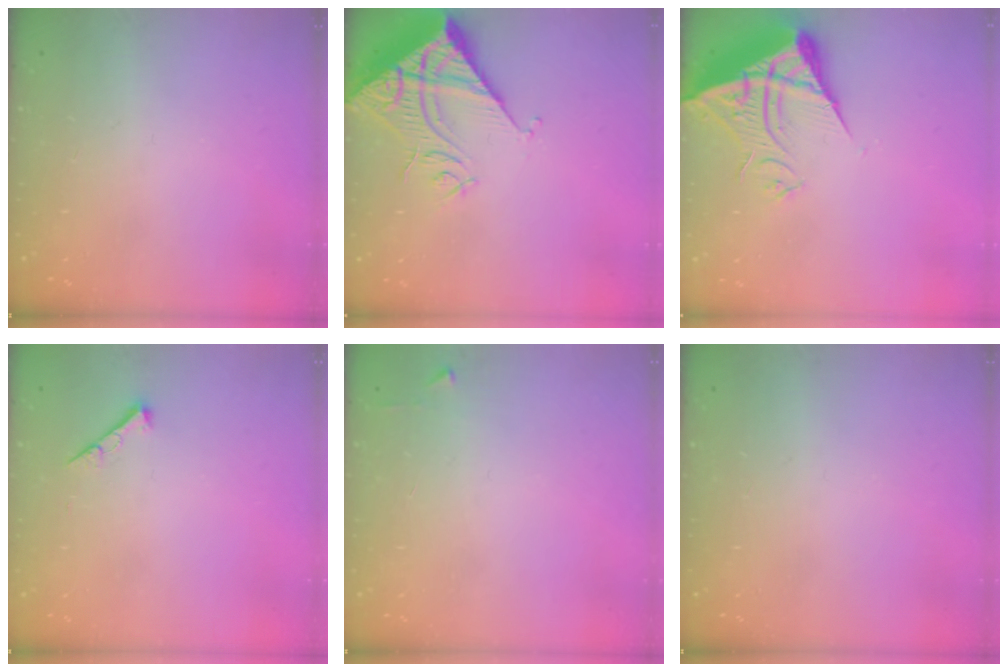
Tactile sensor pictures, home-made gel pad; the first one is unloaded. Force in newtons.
{"total": 13.5, "press": 13.4, "slide": 1.7}
{"total": 10.6, "press": 10.5, "slide": 1.1}
{"total": 4.3, "press": 4.3, "slide": 0.5}
{"total": 2.4, "press": 2.4, "slide": 0.3}
{"total": 0.0}